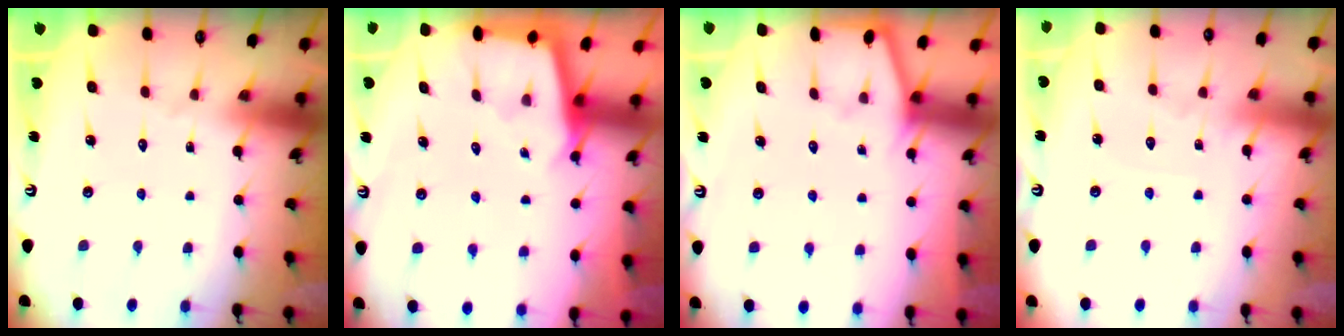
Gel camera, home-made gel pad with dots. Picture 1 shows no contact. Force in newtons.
{"total": 3.0, "press": 2.9, "slide": 0.3}
{"total": 2.5, "press": 2.4, "slide": 0.4}
{"total": 4.0, "press": 3.9, "slide": 0.5}